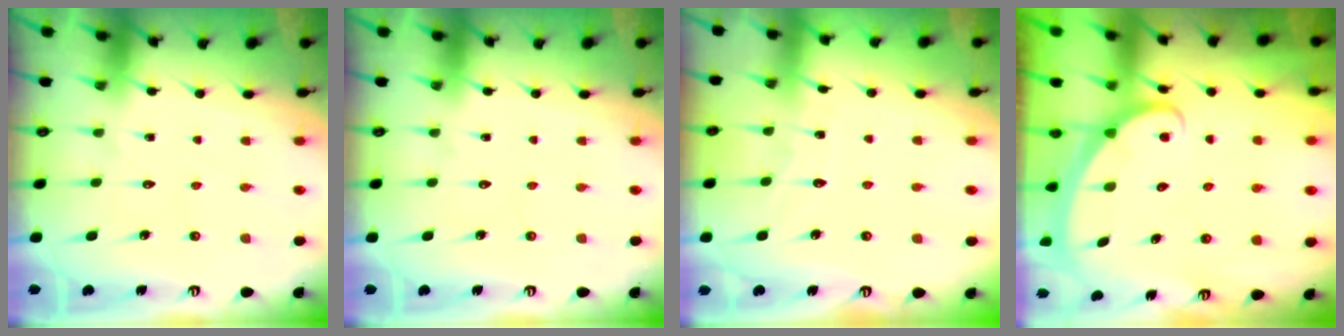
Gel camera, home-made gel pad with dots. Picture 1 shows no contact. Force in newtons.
{"total": 0.0}
{"total": 3.9, "press": 3.9, "slide": 0.5}
{"total": 2.1, "press": 2.1, "slide": 0.1}